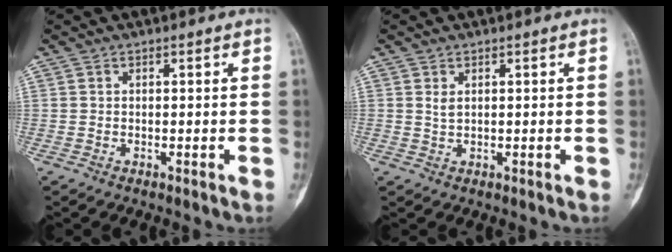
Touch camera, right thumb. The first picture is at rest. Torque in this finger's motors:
{"motor_torque": [0.46, -0.27, 0.36, -0.33, -0.02]}